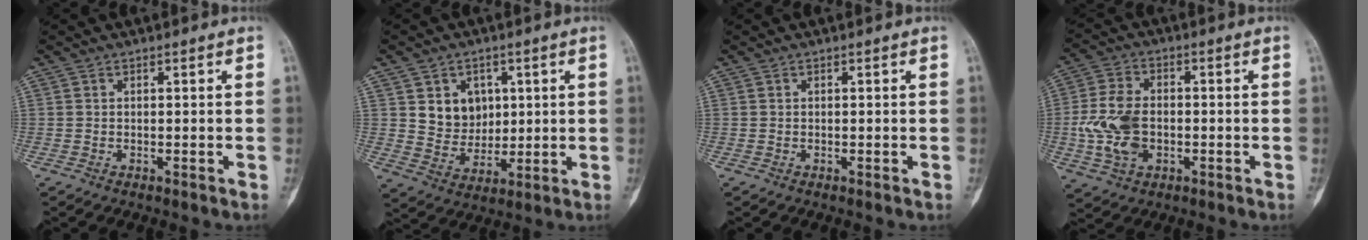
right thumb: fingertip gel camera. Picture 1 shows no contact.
{"total": 8.4, "force": [2.5, 7.0, 3.9], "torque": [-0.028, -0.015, 0.052]}
{"total": 0.0}
{"total": 10.8, "force": [-1.5, 7.2, 7.9], "torque": [-0.156, 0.010, -0.028]}